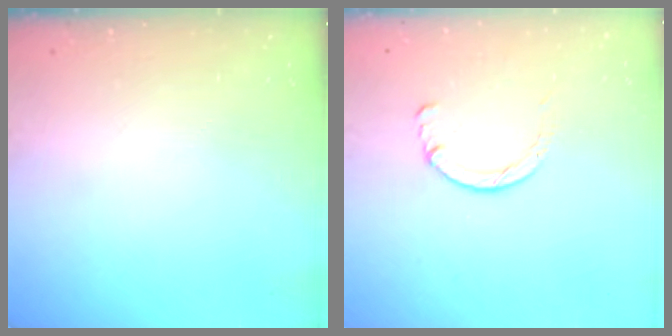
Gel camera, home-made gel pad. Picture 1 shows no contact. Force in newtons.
{"total": 2.9, "press": 2.8, "slide": 0.4}